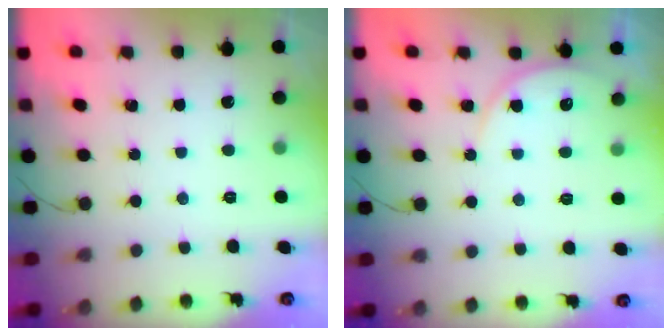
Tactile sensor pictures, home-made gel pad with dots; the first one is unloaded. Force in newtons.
{"total": 5.4, "press": 5.4, "slide": 0.4}